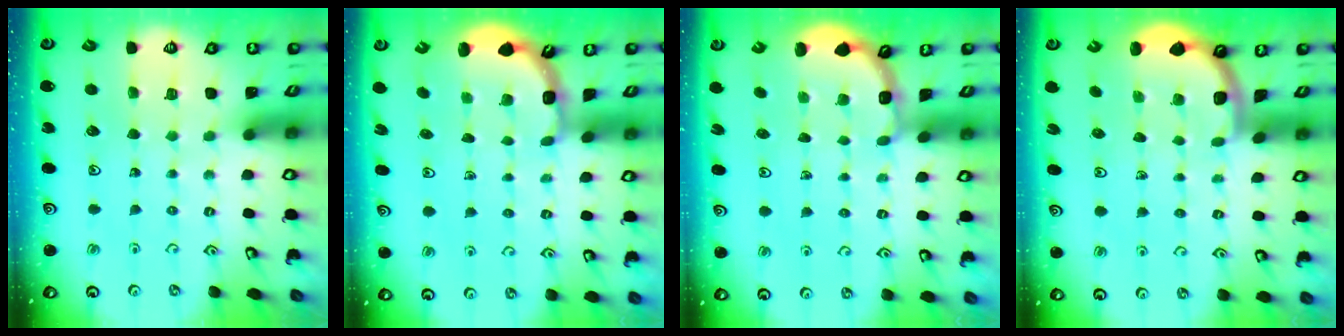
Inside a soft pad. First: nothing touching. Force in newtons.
{"total": 2.1, "press": 1.9, "slide": 0.9}
{"total": 1.9, "press": 1.9, "slide": 0.3}
{"total": 1.9, "press": 1.9, "slide": 0.0}